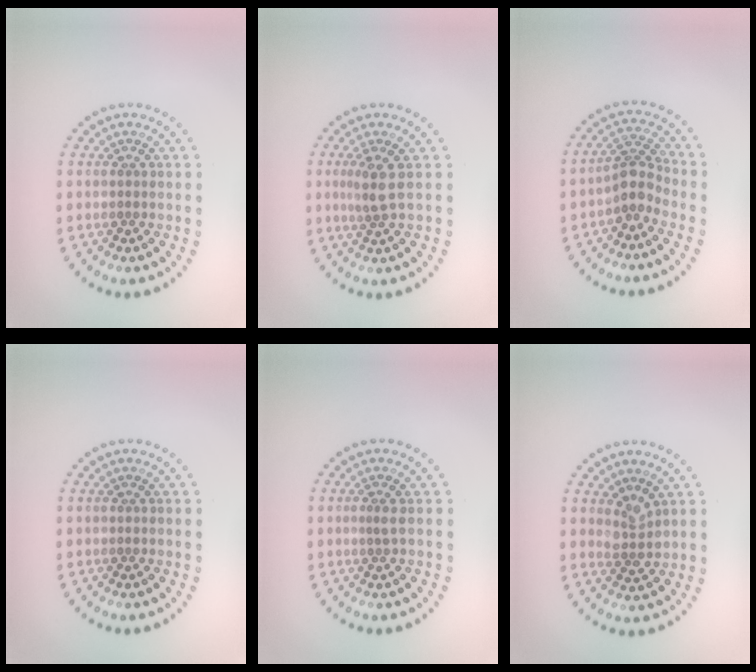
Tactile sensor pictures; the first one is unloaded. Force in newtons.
{"total": 2.2, "press": 1.7, "slide": 1.3}
{"total": 2.9, "press": 2.3, "slide": 1.8}
{"total": 0.0}
{"total": 0.6, "press": 0.3, "slide": 0.5}
{"total": 2.0, "press": 1.7, "slide": 0.9}